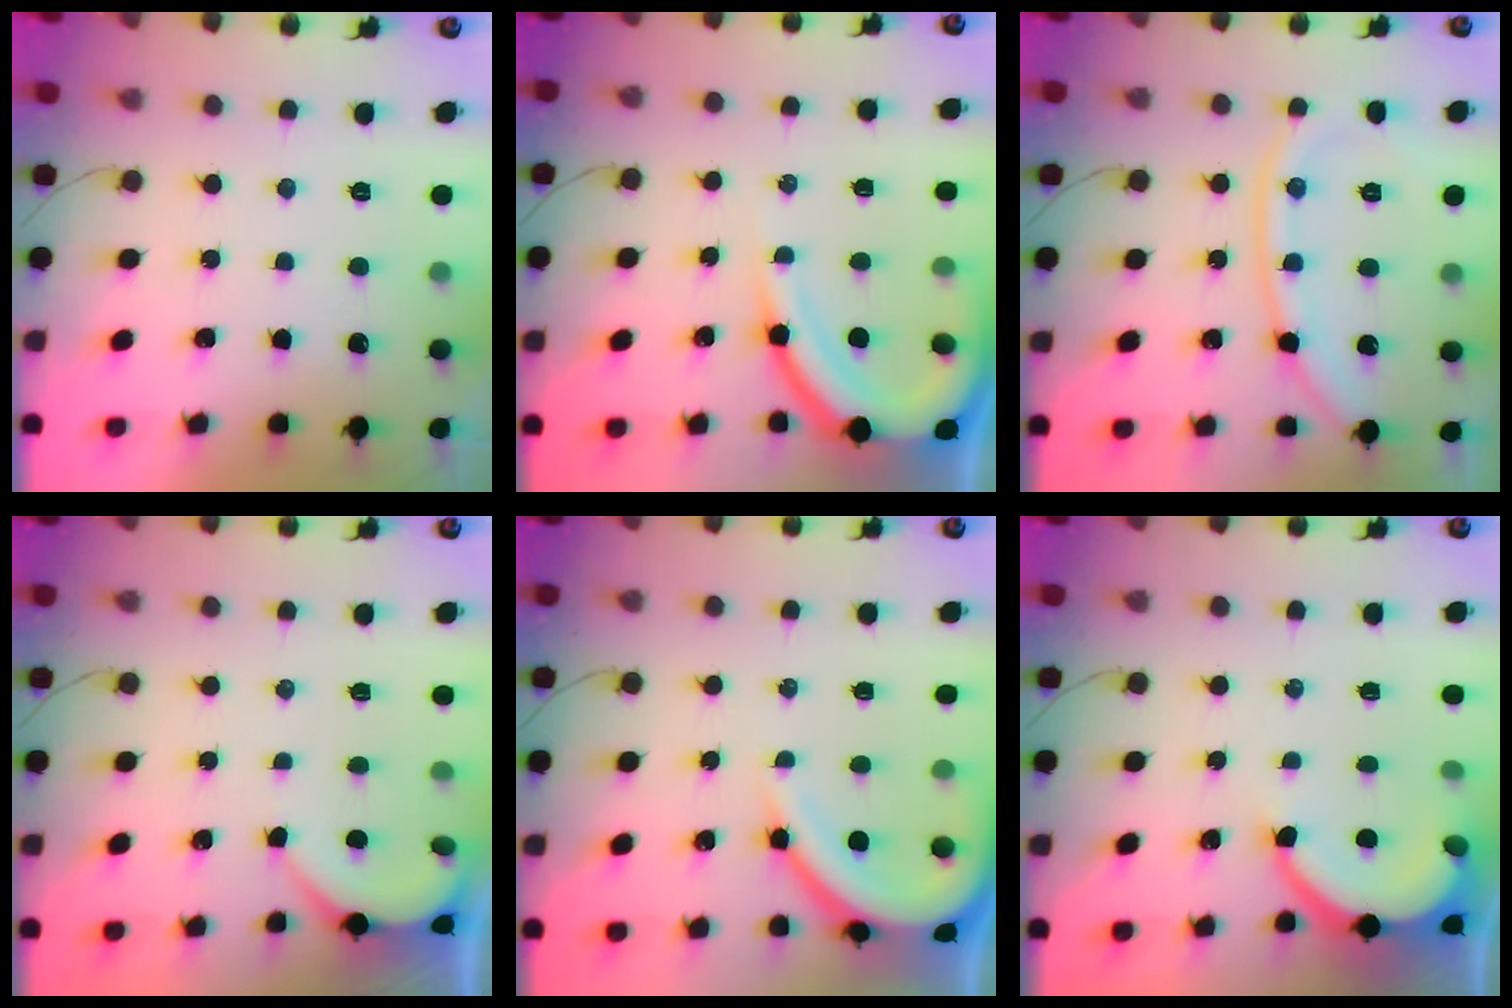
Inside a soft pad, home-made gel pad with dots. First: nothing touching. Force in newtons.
{"total": 12.5, "press": 12.4, "slide": 1.4}
{"total": 11.3, "press": 11.2, "slide": 1.2}
{"total": 1.7, "press": 1.7, "slide": 0.2}
{"total": 10.1, "press": 10.1, "slide": 1.1}
{"total": 6.9, "press": 6.9, "slide": 0.5}